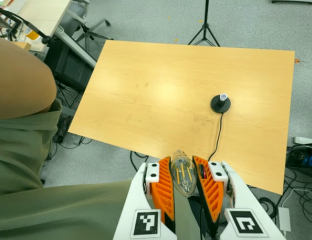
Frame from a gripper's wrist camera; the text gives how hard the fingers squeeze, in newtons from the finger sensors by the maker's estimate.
{"total": 19.1, "left": 20.8, "right": 17.5}